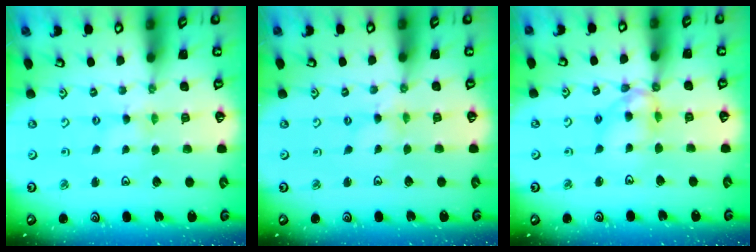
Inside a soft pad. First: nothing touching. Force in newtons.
{"total": 0.0}
{"total": 11.1, "press": 11.1, "slide": 0.9}